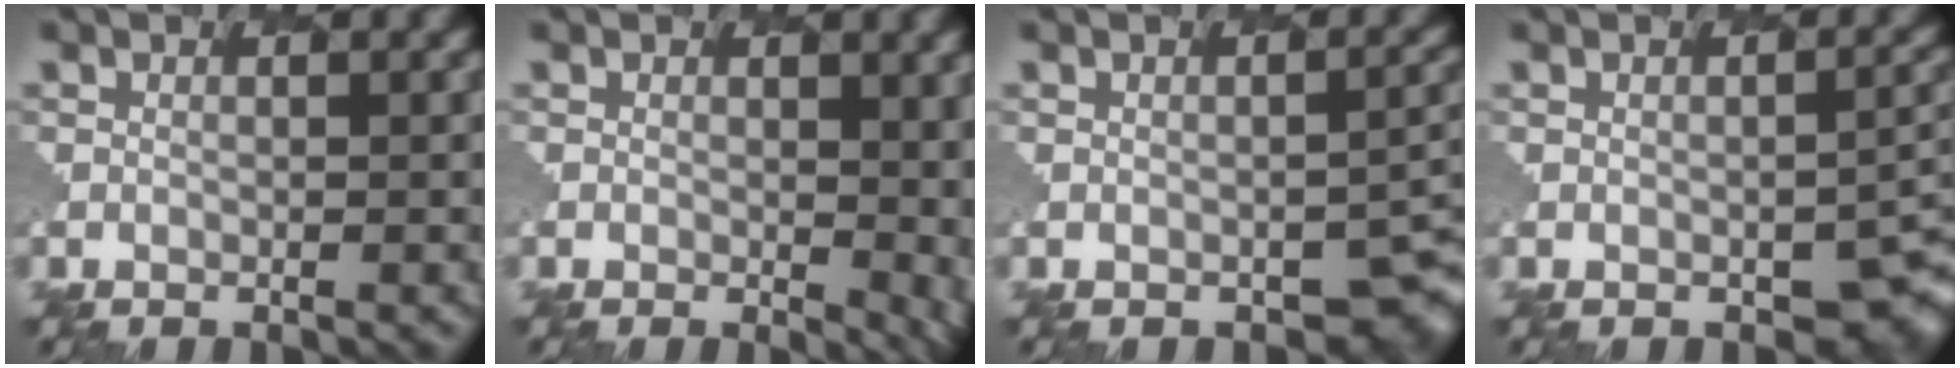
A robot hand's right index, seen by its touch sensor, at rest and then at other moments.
{"total": 4.4, "force": [-0.2, 2.1, 3.8], "torque": [-0.038, -0.010, 0.004]}
{"total": 5.5, "force": [-2.1, 2.9, 4.2], "torque": [-0.046, -0.016, -0.005]}
{"total": 5.6, "force": [-2.0, 2.8, 4.4], "torque": [-0.055, -0.014, -0.006]}